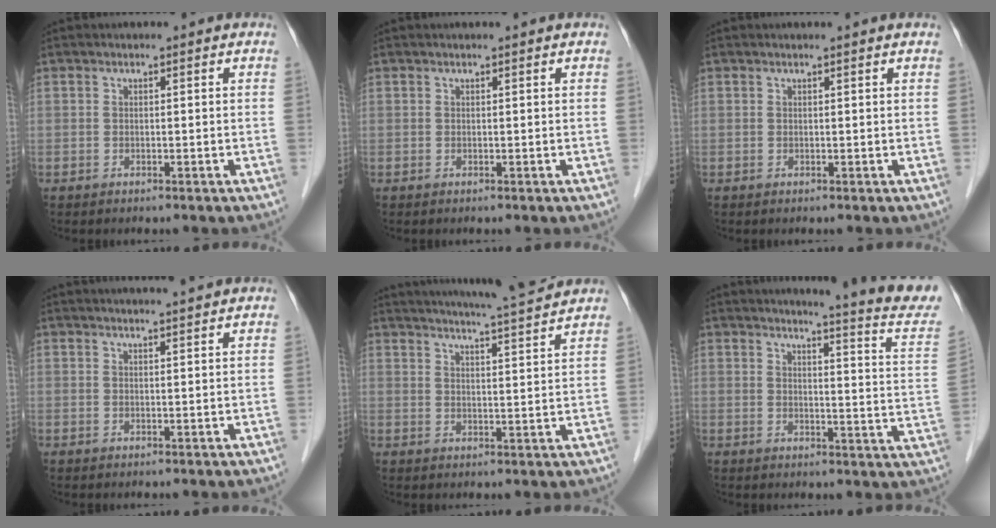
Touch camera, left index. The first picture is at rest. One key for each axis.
{"total": 0.5, "fx": 0.5, "fy": 0.0, "fz": 0.2, "tx": -0.002, "ty": 0.004, "tz": 0.010}
{"total": 0.6, "fx": 0.5, "fy": -0.1, "fz": 0.3, "tx": -0.006, "ty": 0.000, "tz": 0.015}
{"total": 5.2, "fx": 4.8, "fy": -0.7, "fz": 1.9, "tx": -0.022, "ty": 0.015, "tz": 0.056}
{"total": 12.0, "fx": 11.1, "fy": -0.8, "fz": 4.4, "tx": -0.081, "ty": 0.001, "tz": 0.149}
{"total": 15.0, "fx": 13.7, "fy": -0.6, "fz": 6.0, "tx": -0.070, "ty": -0.086, "tz": 0.132}